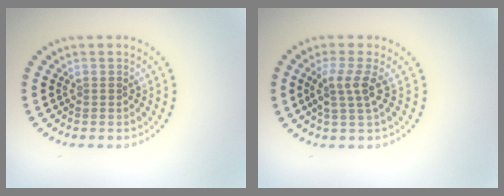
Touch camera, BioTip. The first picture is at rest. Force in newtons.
{"total": 2.5, "press": 2.0, "slide": 1.6}